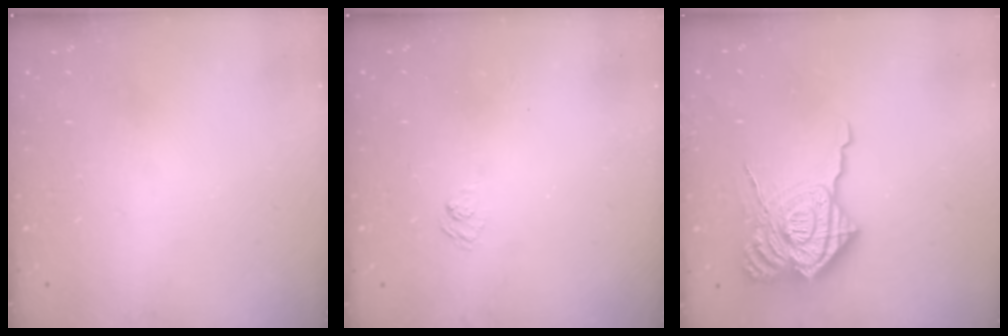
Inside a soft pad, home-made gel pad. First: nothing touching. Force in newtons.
{"total": 2.4, "press": 2.0, "slide": 1.3}
{"total": 23.6, "press": 23.4, "slide": 2.7}